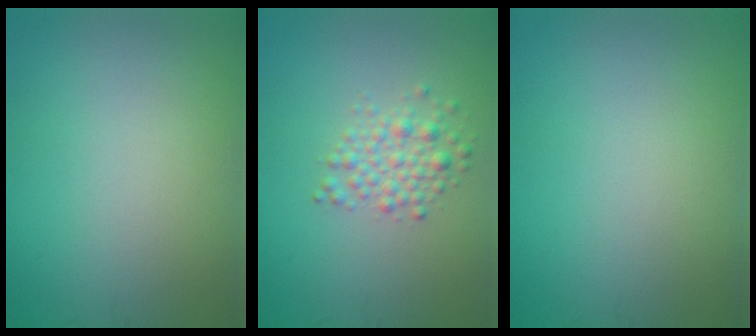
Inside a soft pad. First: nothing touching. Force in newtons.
{"total": 2.5, "press": 2.5, "slide": 0.1}
{"total": 0.0}